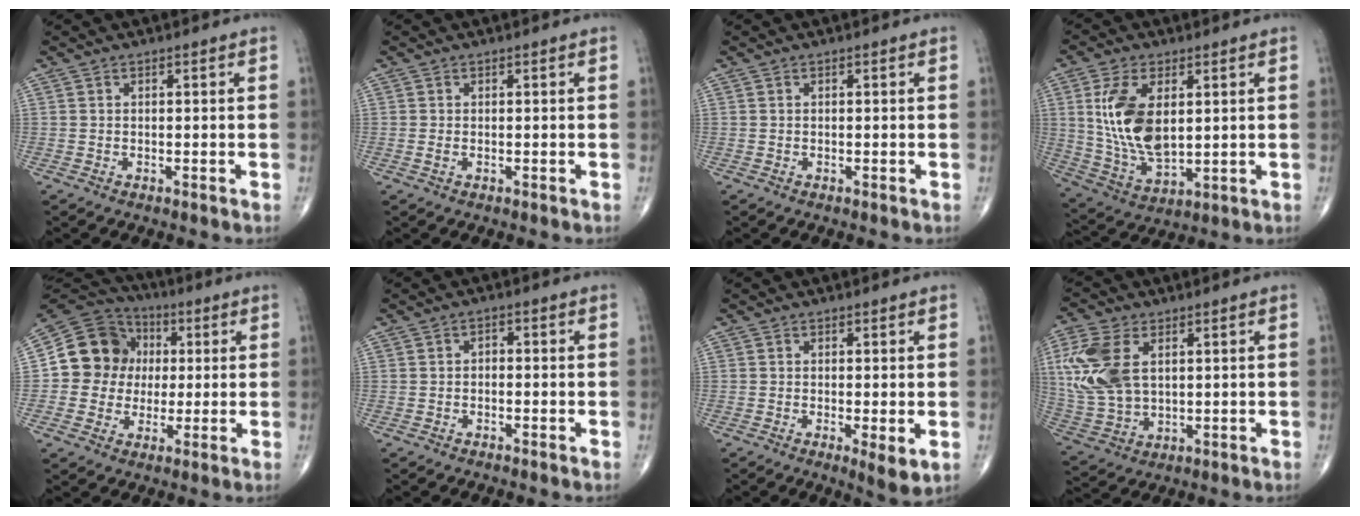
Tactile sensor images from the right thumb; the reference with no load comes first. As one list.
[{"total": 0.5, "force": [-0.1, 0.3, 0.4], "torque": [-0.010, 0.002, -0.002]}, {"total": 0.0}, {"total": 14.2, "force": [2.9, 7.6, 11.6], "torque": [-0.224, -0.017, 0.066]}, {"total": 13.5, "force": [1.1, 12.4, 5.2], "torque": [-0.060, 0.020, 0.014]}, {"total": 1.2, "force": [-0.4, 0.9, 0.7], "torque": [-0.005, 0.008, -0.011]}, {"total": 4.1, "force": [-0.7, 1.0, 3.9], "torque": [-0.061, -0.014, -0.014]}, {"total": 14.3, "force": [3.6, 8.8, 10.8], "torque": [-0.244, -0.005, 0.078]}]